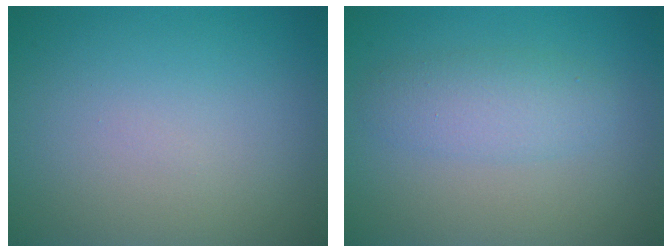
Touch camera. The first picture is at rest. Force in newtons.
{"total": 2.9, "press": 2.9, "slide": 0.1}